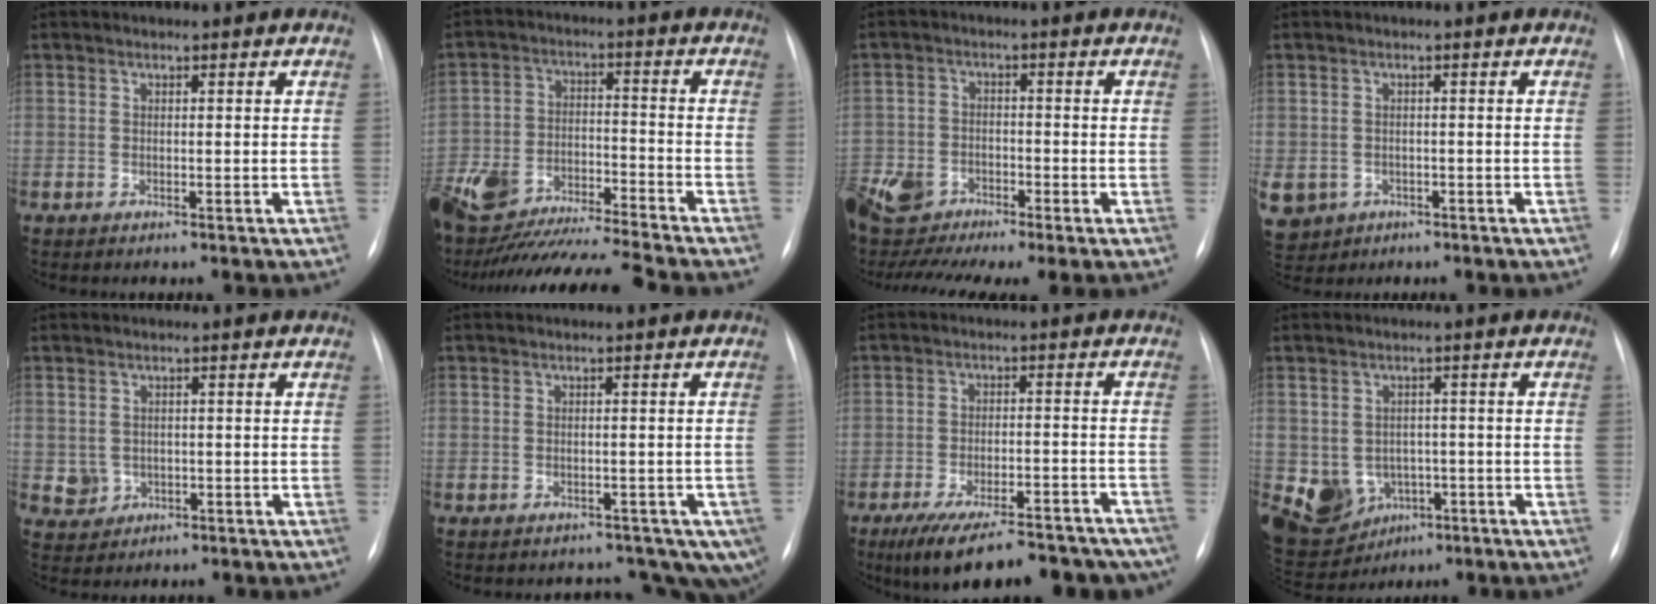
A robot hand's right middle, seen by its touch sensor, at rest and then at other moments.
{"total": 21.7, "force": [-19.6, 1.4, 9.2], "torque": [-0.208, -0.025, -0.327]}
{"total": 13.1, "force": [-8.6, 5.5, 8.1], "torque": [-0.190, 0.004, -0.148]}
{"total": 10.2, "force": [-4.2, 8.6, 3.4], "torque": [-0.113, 0.000, -0.052]}
{"total": 3.0, "force": [-0.4, 2.9, 0.7], "torque": [-0.009, 0.003, 0.004]}
{"total": 11.9, "force": [-7.9, 7.1, 5.3], "torque": [-0.083, 0.004, -0.079]}
{"total": 20.7, "force": [-17.0, 6.3, 9.9], "torque": [-0.130, 0.000, -0.225]}
{"total": 12.7, "force": [-4.1, 10.8, 5.3], "torque": [-0.131, 0.016, -0.044]}